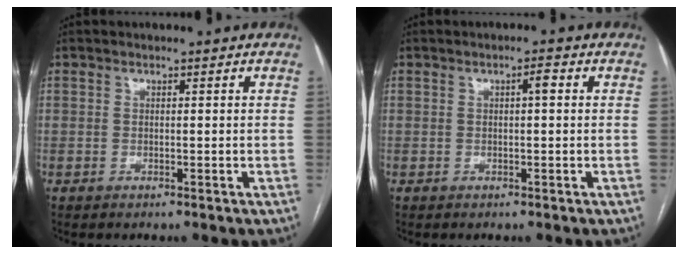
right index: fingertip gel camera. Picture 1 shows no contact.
{"total": 1.4, "force": [0.3, 0.2, 1.4], "torque": [-0.021, 0.004, 0.003]}